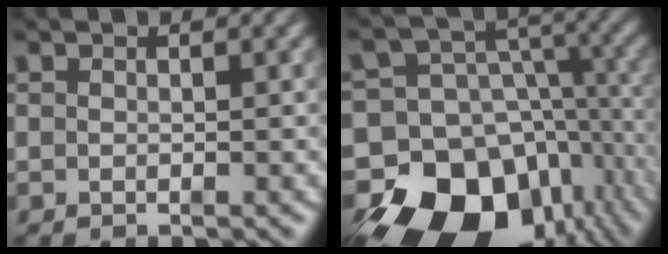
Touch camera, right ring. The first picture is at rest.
{"total": 20.7, "force": [-9.4, 14.9, 11.0], "torque": [-0.193, -0.089, -0.128]}